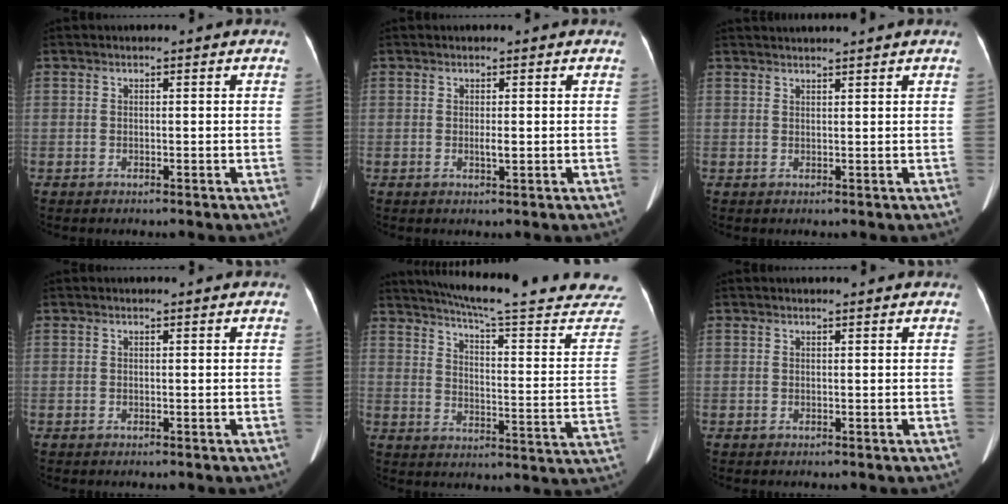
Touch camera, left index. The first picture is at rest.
{"total": 1.1, "force": [0.0, 0.1, 1.1], "torque": [-0.021, -0.002, 0.001]}
{"total": 4.1, "force": [3.8, -0.8, 1.3], "torque": [-0.012, 0.026, 0.055]}
{"total": 0.0}
{"total": 29.5, "force": [27.0, 1.8, 11.7], "torque": [-0.171, -0.107, 0.327]}
{"total": 1.8, "force": [1.6, 0.1, 0.6], "torque": [-0.010, 0.017, 0.020]}